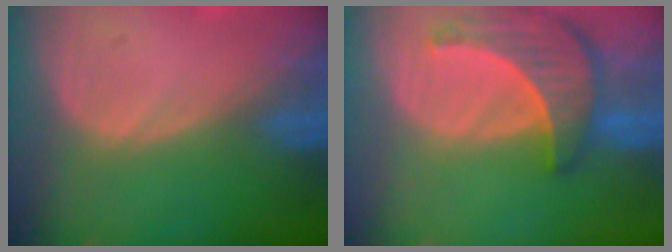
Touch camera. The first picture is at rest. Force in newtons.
{"total": 8.4, "press": 7.8, "slide": 3.3}